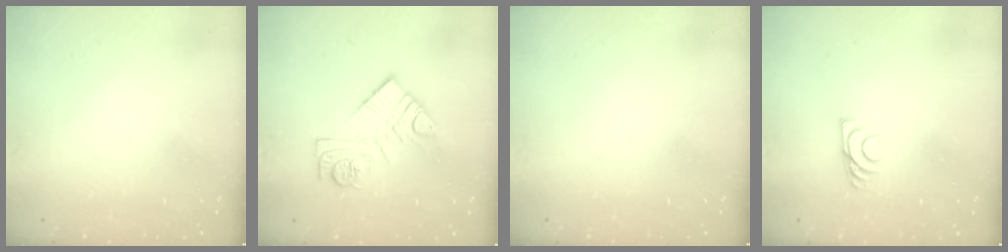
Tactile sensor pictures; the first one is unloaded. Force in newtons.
{"total": 11.7, "press": 11.7, "slide": 0.7}
{"total": 0.0}
{"total": 5.7, "press": 5.6, "slide": 0.8}